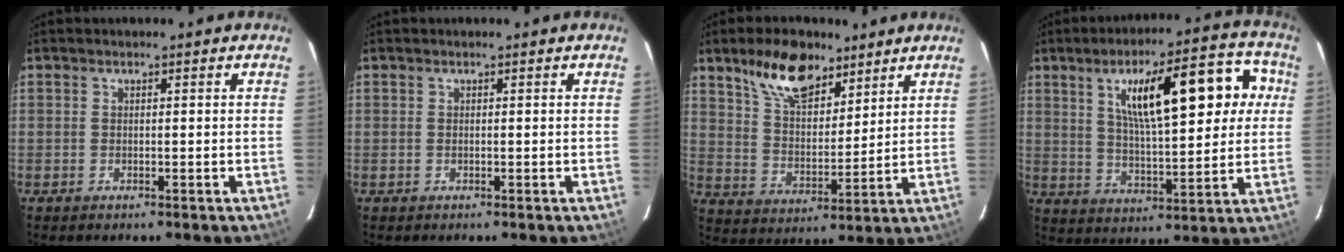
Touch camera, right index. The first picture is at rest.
{"total": 0.0}
{"total": 12.9, "force": [8.8, 6.2, 7.2], "torque": [-0.125, 0.013, 0.160]}
{"total": 18.4, "force": [5.6, 5.7, 16.6], "torque": [-0.271, 0.033, 0.096]}